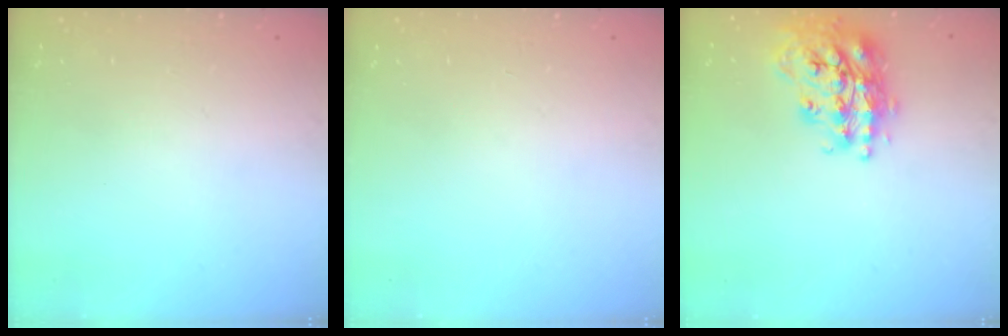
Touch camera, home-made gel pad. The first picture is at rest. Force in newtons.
{"total": 0.0}
{"total": 20.1, "press": 20.1, "slide": 1.4}